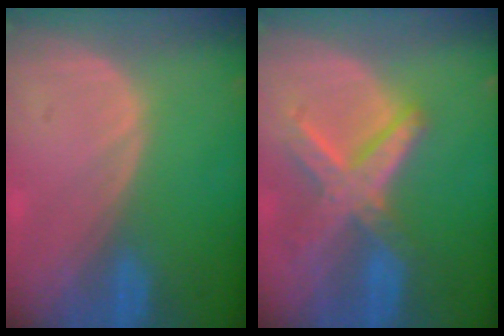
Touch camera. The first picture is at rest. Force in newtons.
{"total": 8.2, "press": 7.0, "slide": 4.2}